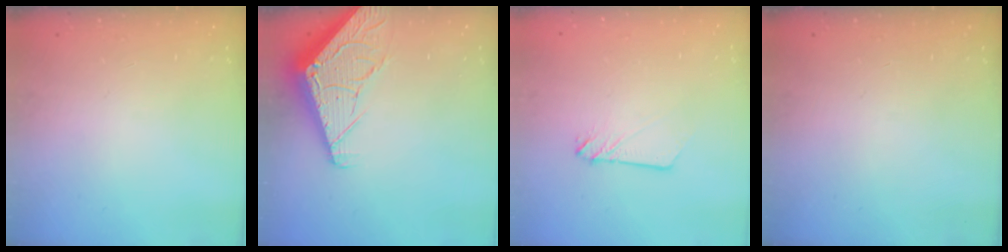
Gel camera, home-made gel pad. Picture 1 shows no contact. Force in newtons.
{"total": 6.5, "press": 6.5, "slide": 0.7}
{"total": 2.4, "press": 2.4, "slide": 0.2}
{"total": 0.0}